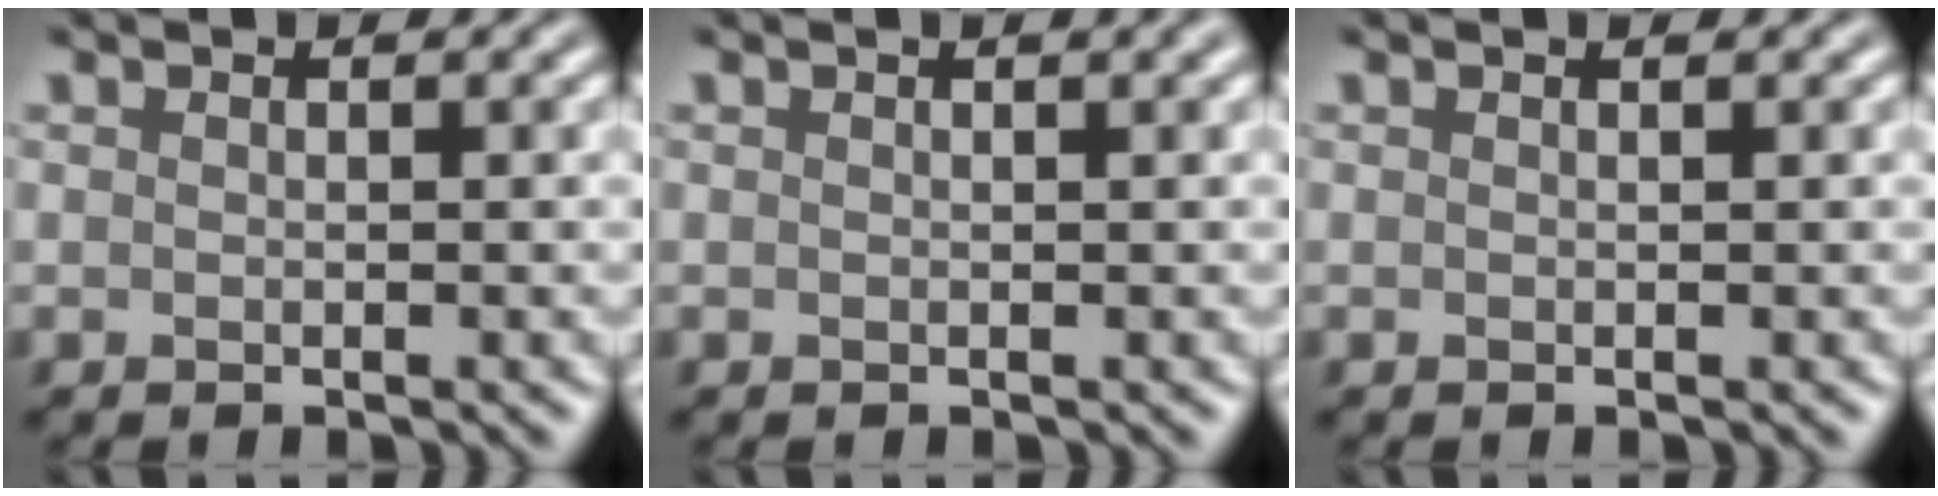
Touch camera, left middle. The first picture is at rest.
{"total": 1.6, "force": [0.8, 0.4, 1.4], "torque": [-0.016, 0.005, 0.005]}
{"total": 0.6, "force": [0.4, 0.2, 0.5], "torque": [-0.004, 0.005, 0.003]}